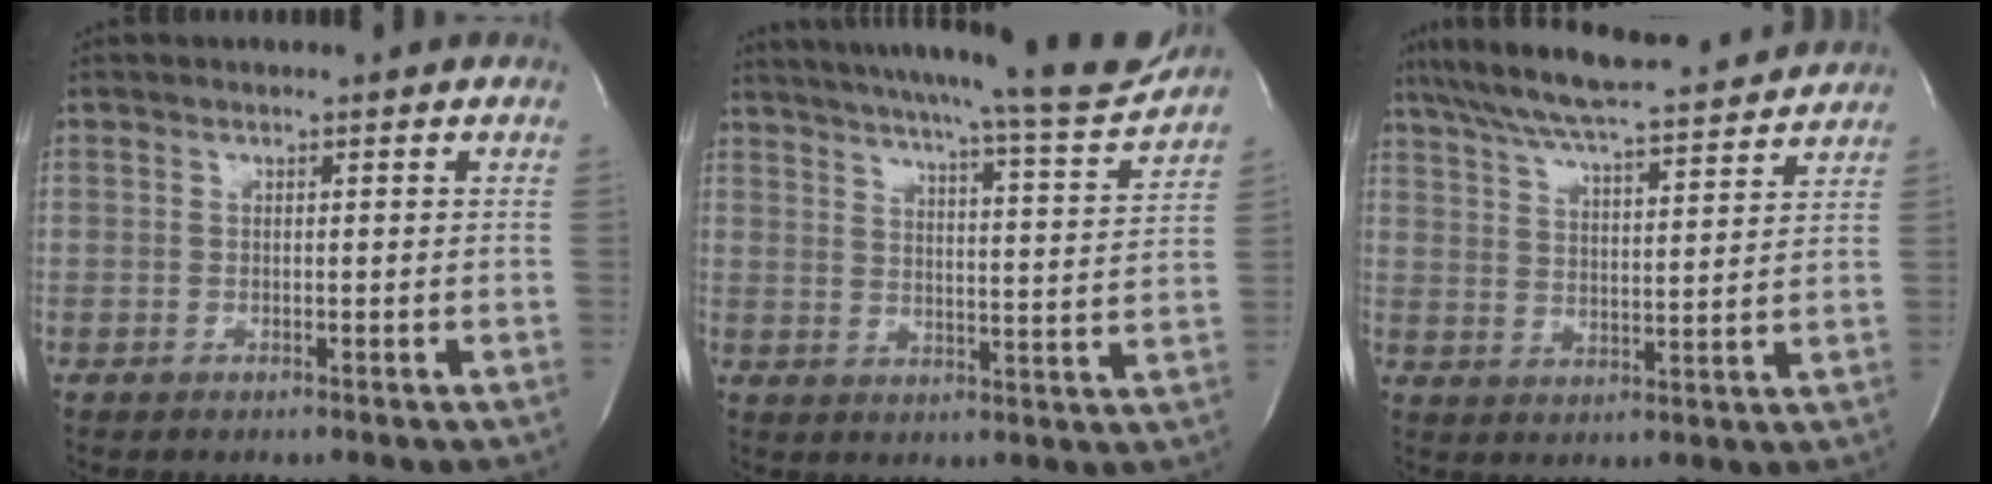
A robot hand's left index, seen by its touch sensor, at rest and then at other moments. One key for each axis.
{"total": 21.2, "fx": 19.4, "fy": 0.6, "fz": 8.6, "tx": -0.132, "ty": -0.053, "tz": 0.248}
{"total": 18.7, "fx": 16.8, "fy": 2.0, "fz": 8.1, "tx": -0.148, "ty": 0.022, "tz": 0.248}